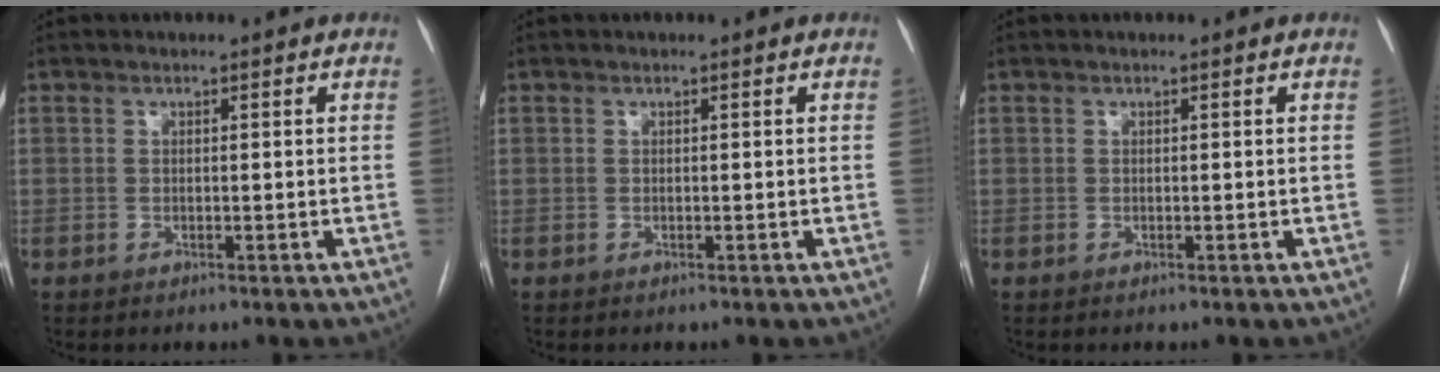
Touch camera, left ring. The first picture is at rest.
{"total": 0.0}
{"total": 0.0}